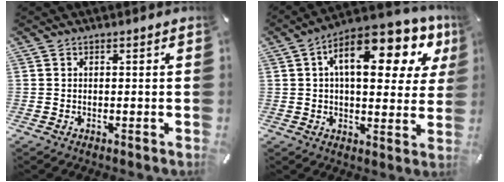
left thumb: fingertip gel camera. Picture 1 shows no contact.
{"total": 17.1, "force": [7.5, 7.3, 13.6], "torque": [-0.210, -0.029, 0.119]}